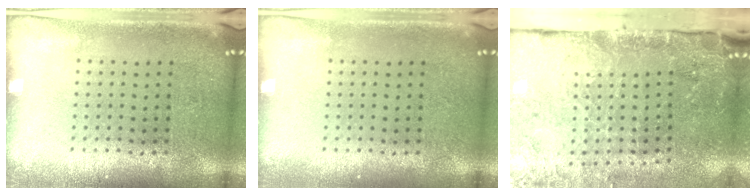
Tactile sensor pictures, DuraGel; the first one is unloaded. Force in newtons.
{"total": 0.0}
{"total": 3.7, "press": 3.4, "slide": 1.5}